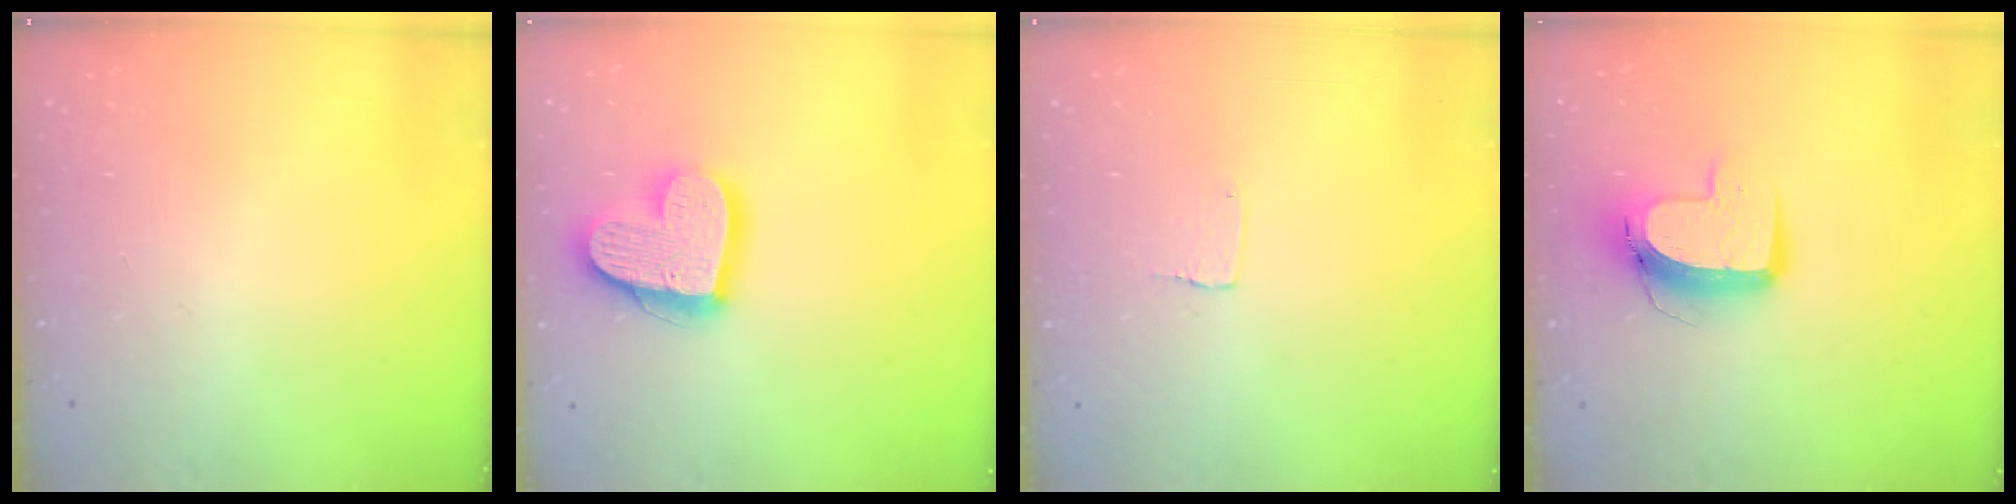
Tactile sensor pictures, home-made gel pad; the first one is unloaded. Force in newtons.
{"total": 17.7, "press": 17.7, "slide": 1.5}
{"total": 3.8, "press": 3.8, "slide": 0.1}
{"total": 10.4, "press": 10.4, "slide": 1.1}